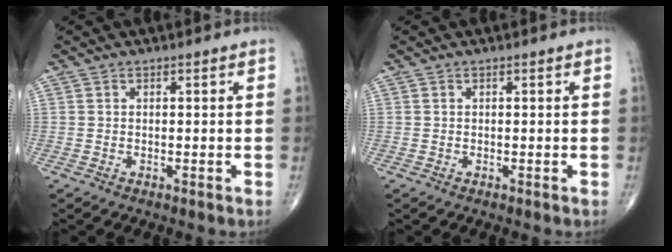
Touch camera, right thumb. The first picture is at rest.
{"total": 0.0}